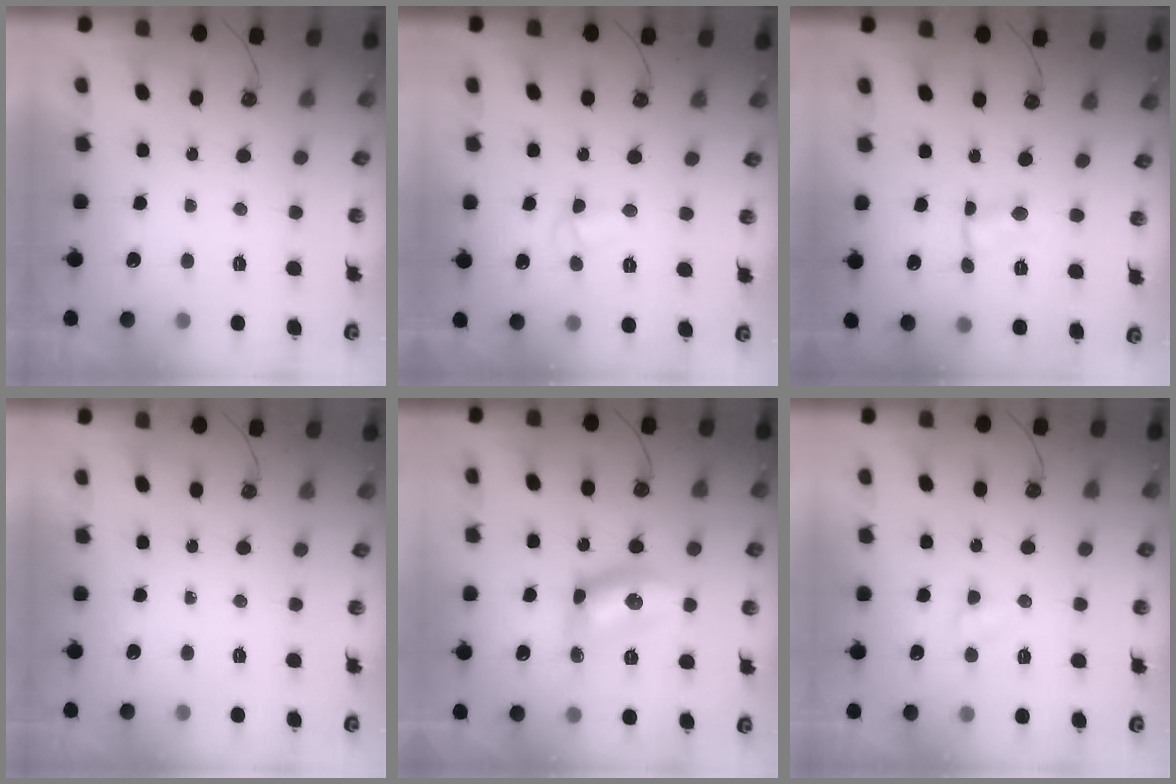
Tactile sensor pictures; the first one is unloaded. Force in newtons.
{"total": 3.9, "press": 3.9, "slide": 0.3}
{"total": 1.4, "press": 1.4, "slide": 0.1}
{"total": 0.0}
{"total": 10.4, "press": 10.3, "slide": 0.7}
{"total": 3.5, "press": 3.4, "slide": 0.6}